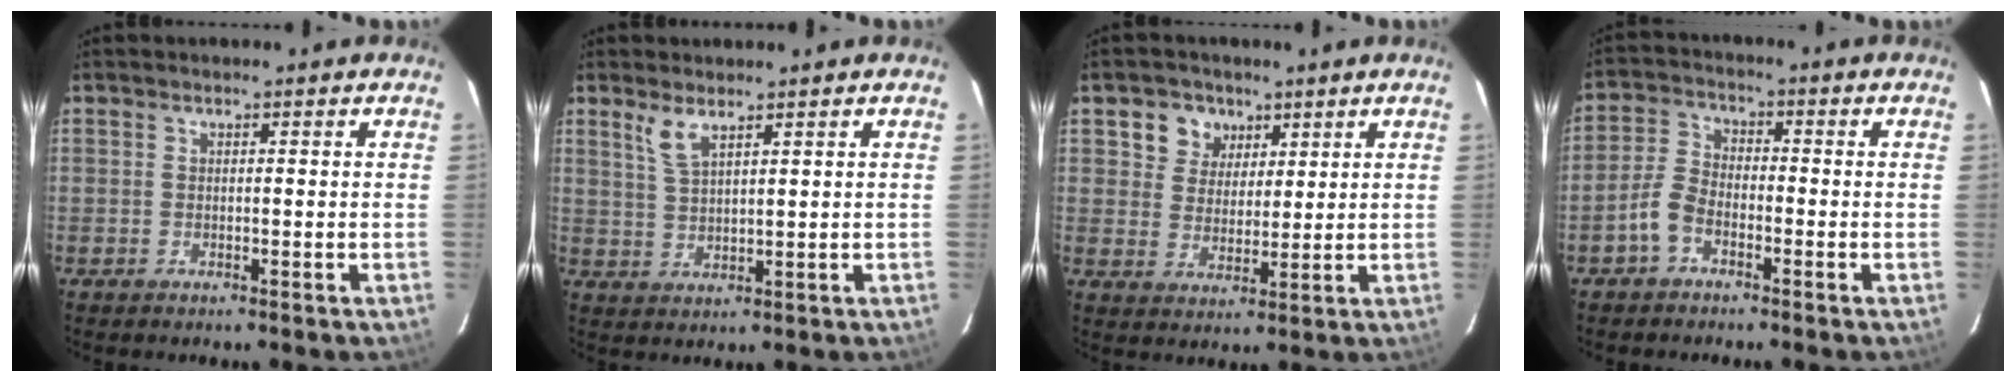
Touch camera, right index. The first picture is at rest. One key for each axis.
{"total": 3.7, "fx": 2.5, "fy": 0.9, "fz": 2.5, "tx": -0.054, "ty": -0.001, "tz": 0.054}
{"total": 6.2, "fx": 3.0, "fy": 5.3, "fz": 1.3, "tx": -0.024, "ty": 0.016, "tz": 0.054}
{"total": 4.9, "fx": -2.9, "fy": 2.8, "fz": 2.8, "tx": -0.065, "ty": 0.014, "tz": -0.061}